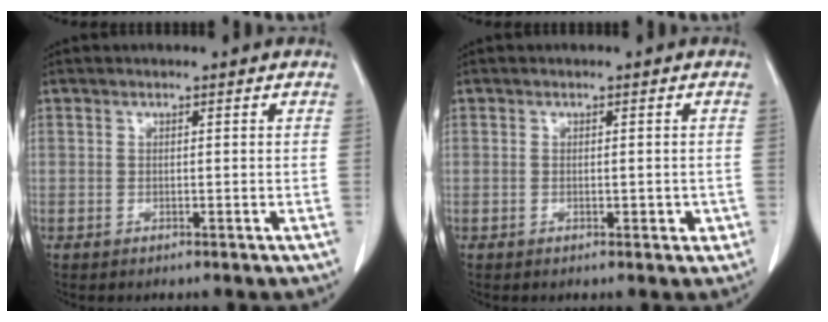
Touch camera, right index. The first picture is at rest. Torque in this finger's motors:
{"motor_torque": [-0.15, 0.29, 0.00, 0.01]}